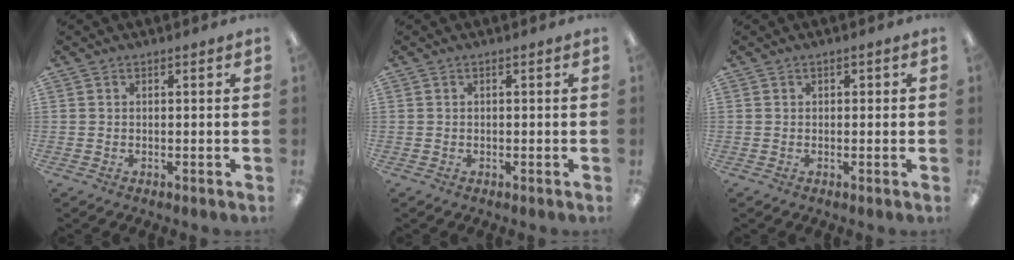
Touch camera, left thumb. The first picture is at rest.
{"total": 0.0}
{"total": 0.5, "force": [-0.1, 0.5, 0.1], "torque": [-0.001, 0.004, -0.002]}